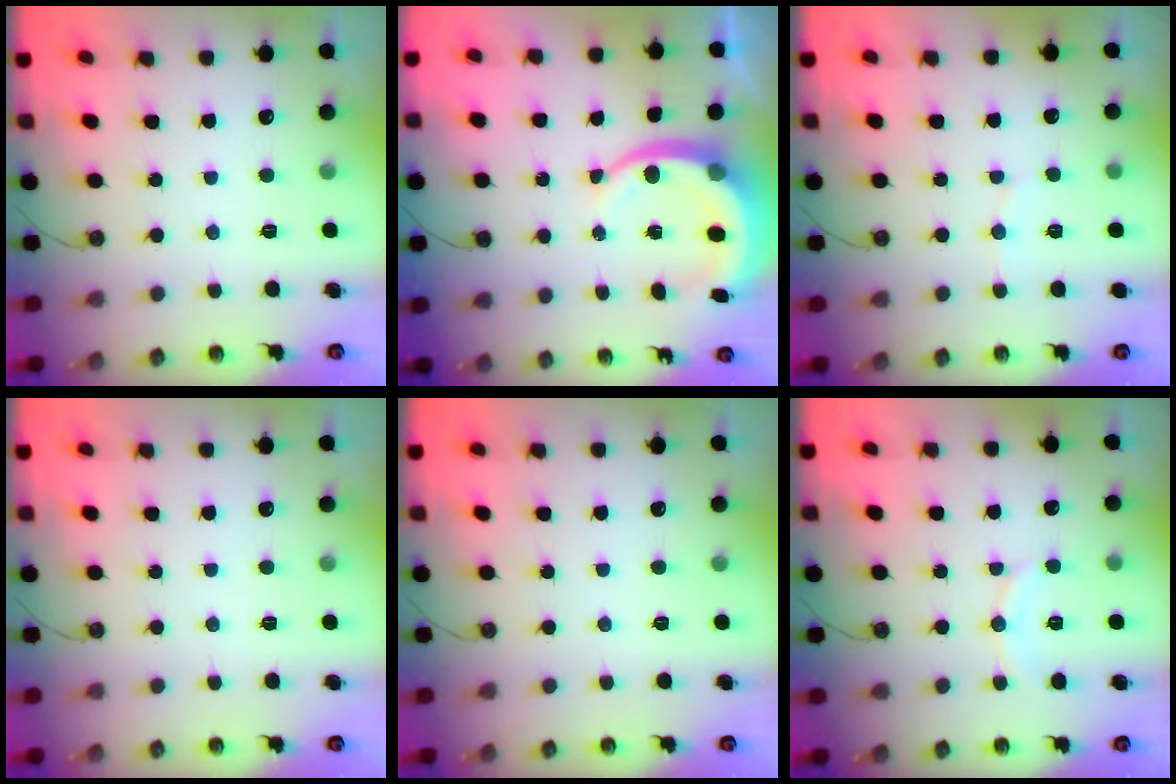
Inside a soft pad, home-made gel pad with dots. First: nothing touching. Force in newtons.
{"total": 11.0, "press": 10.8, "slide": 1.8}
{"total": 3.8, "press": 3.4, "slide": 1.7}
{"total": 0.0}
{"total": 0.0}
{"total": 7.2, "press": 7.1, "slide": 0.7}